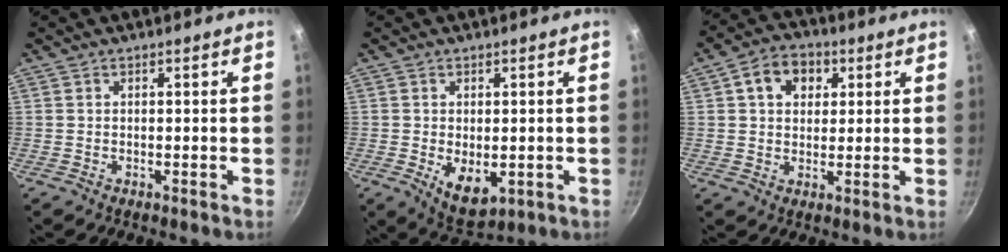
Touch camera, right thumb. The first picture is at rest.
{"total": 7.1, "force": [-1.2, 4.2, 5.6], "torque": [-0.079, -0.018, -0.004]}
{"total": 8.5, "force": [2.9, 6.4, 4.8], "torque": [-0.053, 0.005, 0.036]}